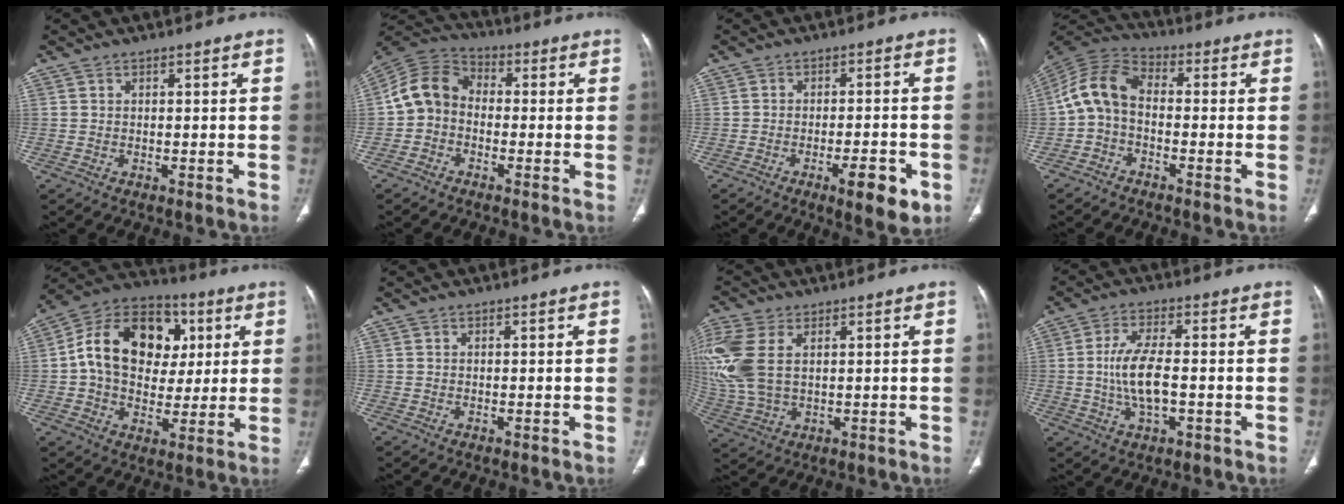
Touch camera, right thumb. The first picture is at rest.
{"total": 8.6, "force": [-1.3, 7.0, 4.8], "torque": [-0.084, 0.031, -0.043]}
{"total": 8.1, "force": [-3.7, 2.5, 6.7], "torque": [-0.087, 0.009, -0.049]}
{"total": 8.7, "force": [-1.2, 5.7, 6.4], "torque": [-0.124, 0.029, -0.041]}
{"total": 19.8, "force": [3.6, 14.6, 12.8], "torque": [-0.186, 0.017, 0.054]}
{"total": 0.0}
{"total": 14.0, "force": [3.6, 8.4, 10.6], "torque": [-0.280, 0.002, 0.078]}
{"total": 8.3, "force": [-0.8, 3.4, 7.6], "torque": [-0.156, 0.006, -0.016]}